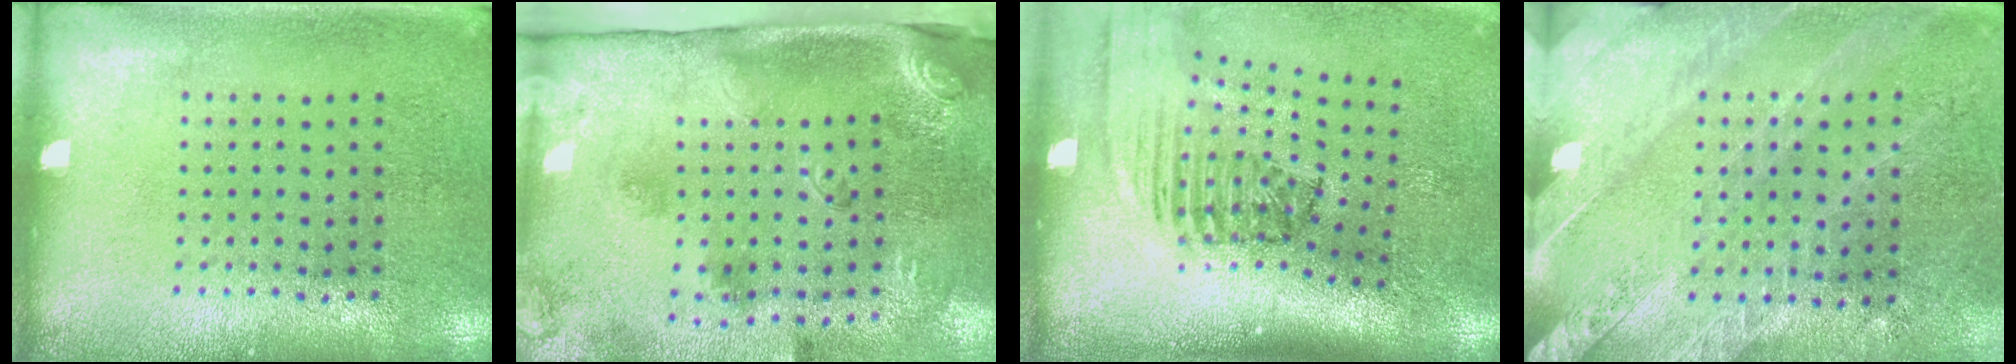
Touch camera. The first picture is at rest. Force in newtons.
{"total": 3.3, "press": 2.0, "slide": 2.6}
{"total": 2.4, "press": 1.5, "slide": 1.8}
{"total": 2.6, "press": 2.6, "slide": 0.4}